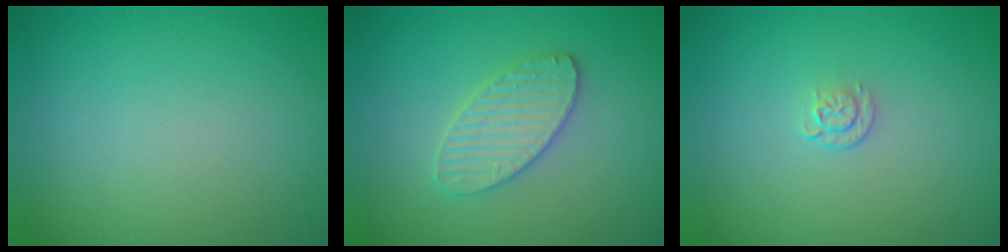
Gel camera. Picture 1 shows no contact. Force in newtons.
{"total": 3.2, "press": 3.2, "slide": 0.3}
{"total": 1.1, "press": 0.6, "slide": 0.9}